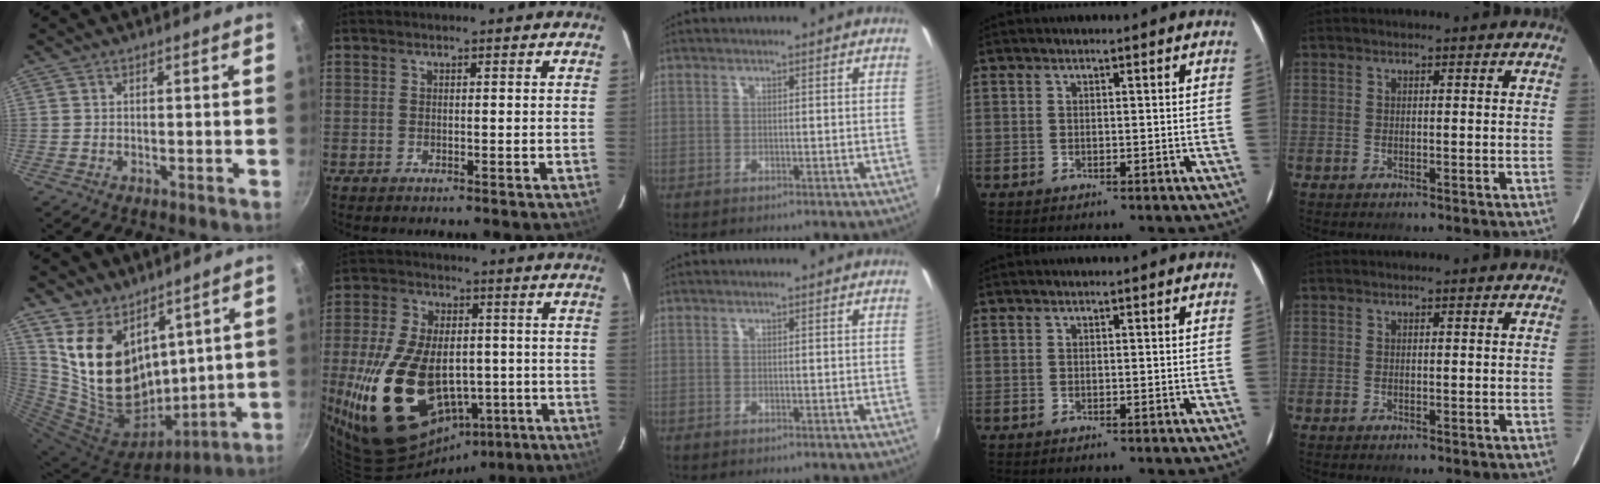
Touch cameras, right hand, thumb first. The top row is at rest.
{"thumb": {"total": 19.8, "force": [10.2, 12.3, 11.7], "torque": [-0.214, -0.074, 0.212]}, "index": {"total": 27.3, "force": [-7.0, 17.5, 19.7], "torque": [-0.426, -0.001, -0.080]}}